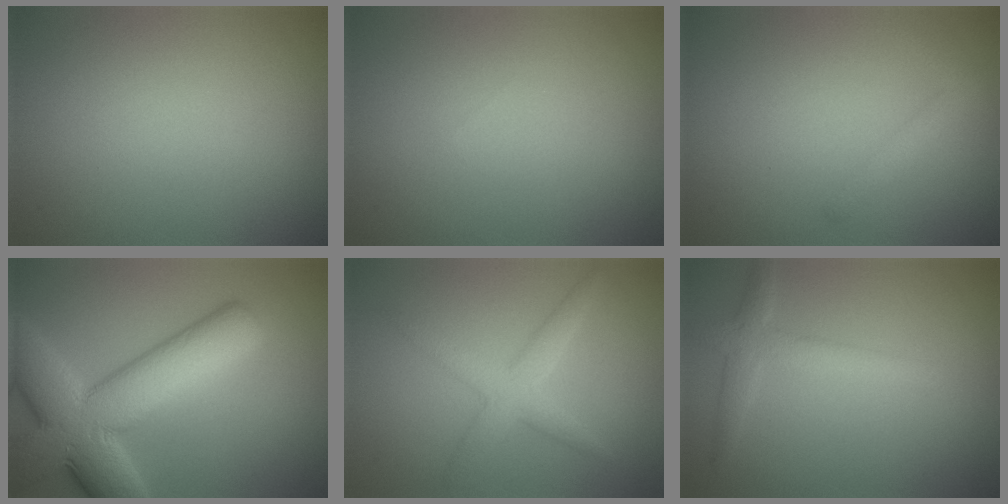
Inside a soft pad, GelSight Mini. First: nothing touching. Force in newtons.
{"total": 0.0}
{"total": 1.4, "press": 1.4, "slide": 0.1}
{"total": 11.1, "press": 11.1, "slide": 0.5}
{"total": 2.9, "press": 2.9, "slide": 0.0}
{"total": 2.8, "press": 2.8, "slide": 0.1}